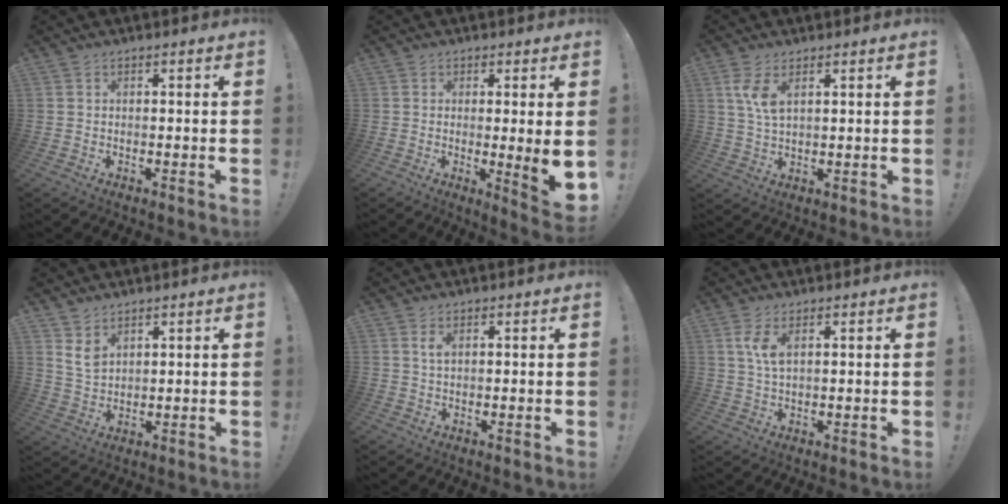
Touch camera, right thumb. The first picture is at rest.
{"total": 7.4, "force": [-0.1, 0.1, 7.4], "torque": [-0.099, -0.016, 0.003]}
{"total": 6.0, "force": [3.0, 2.1, 4.8], "torque": [-0.090, -0.014, 0.051]}
{"total": 5.4, "force": [3.5, 3.0, 2.8], "torque": [-0.039, -0.021, 0.065]}
{"total": 1.9, "force": [0.9, 0.5, 1.6], "torque": [-0.022, -0.004, 0.012]}
{"total": 5.0, "force": [2.2, 1.8, 4.2], "torque": [-0.080, -0.009, 0.034]}